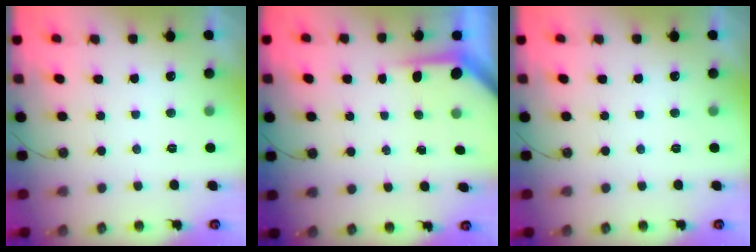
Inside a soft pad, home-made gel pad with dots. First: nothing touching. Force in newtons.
{"total": 3.6, "press": 3.6, "slide": 0.3}
{"total": 0.0}